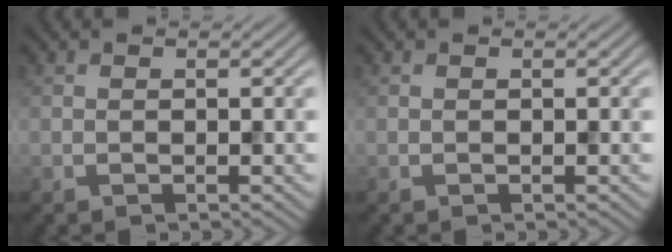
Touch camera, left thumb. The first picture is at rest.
{"total": 0.0}